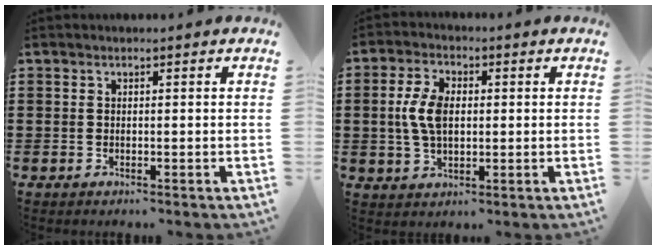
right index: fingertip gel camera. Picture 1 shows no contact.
{"total": 6.4, "force": [0.4, 3.6, 5.2], "torque": [-0.128, 0.007, 0.000]}